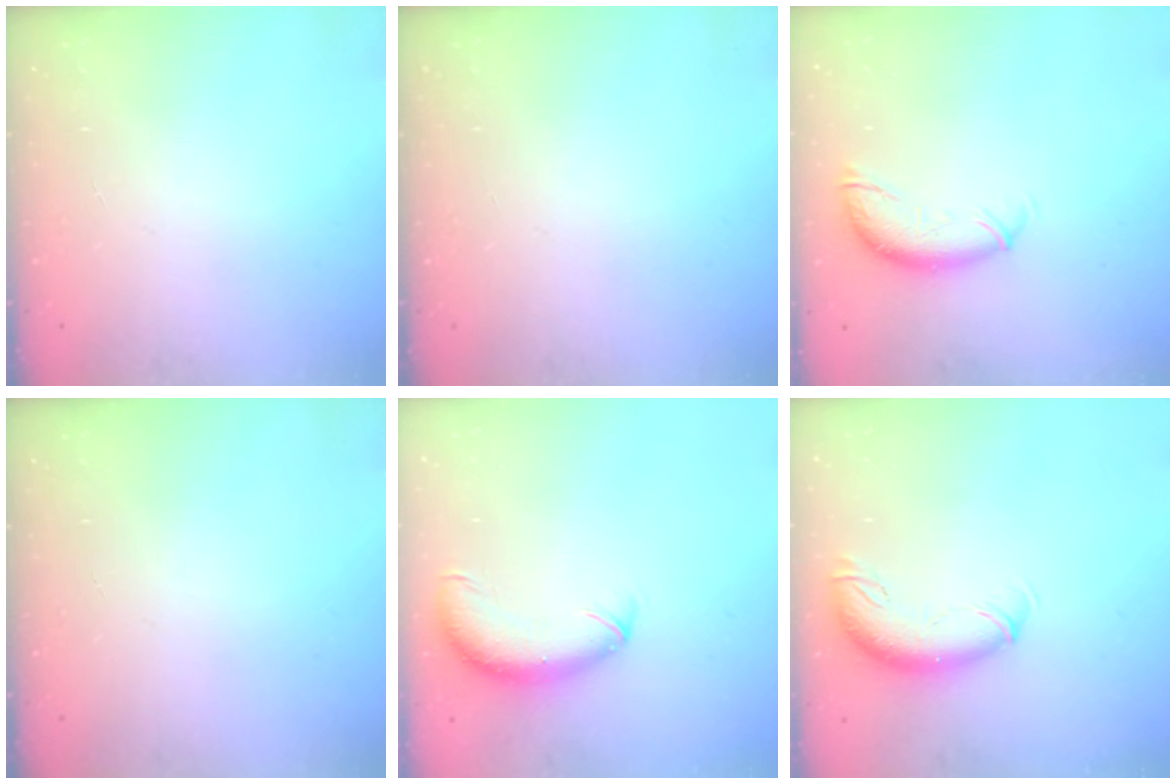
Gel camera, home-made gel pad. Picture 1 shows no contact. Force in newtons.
{"total": 0.0}
{"total": 9.9, "press": 9.8, "slide": 1.4}
{"total": 0.0}
{"total": 11.5, "press": 11.2, "slide": 2.6}
{"total": 10.2, "press": 10.0, "slide": 2.3}